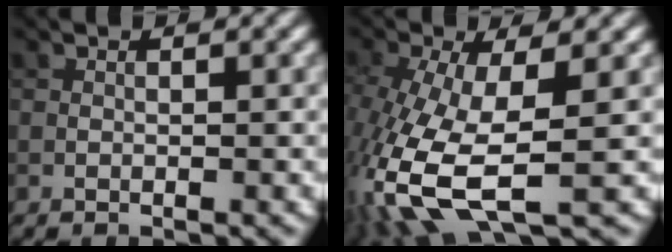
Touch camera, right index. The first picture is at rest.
{"total": 10.1, "force": [-3.2, 4.4, 8.5], "torque": [-0.205, -0.026, -0.058]}